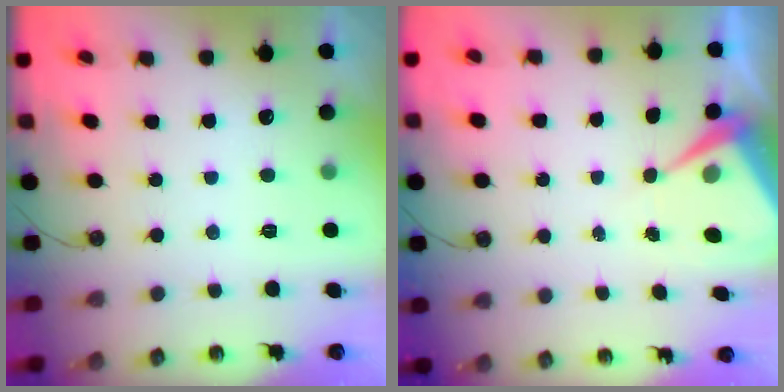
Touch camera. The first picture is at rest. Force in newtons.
{"total": 6.6, "press": 6.6, "slide": 0.5}